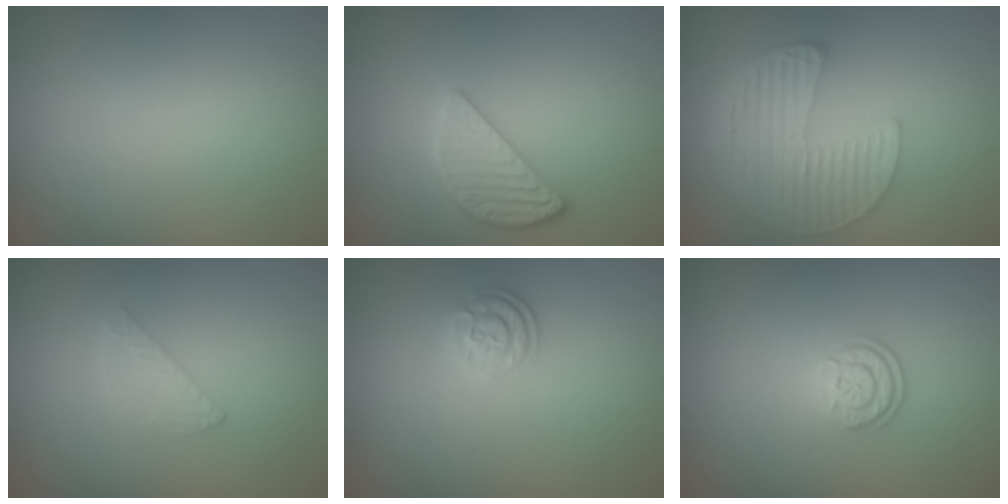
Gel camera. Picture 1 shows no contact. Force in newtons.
{"total": 2.8, "press": 2.8, "slide": 0.3}
{"total": 5.6, "press": 4.1, "slide": 3.8}
{"total": 1.5, "press": 1.5, "slide": 0.2}
{"total": 2.5, "press": 1.9, "slide": 1.6}
{"total": 2.3, "press": 1.7, "slide": 1.5}